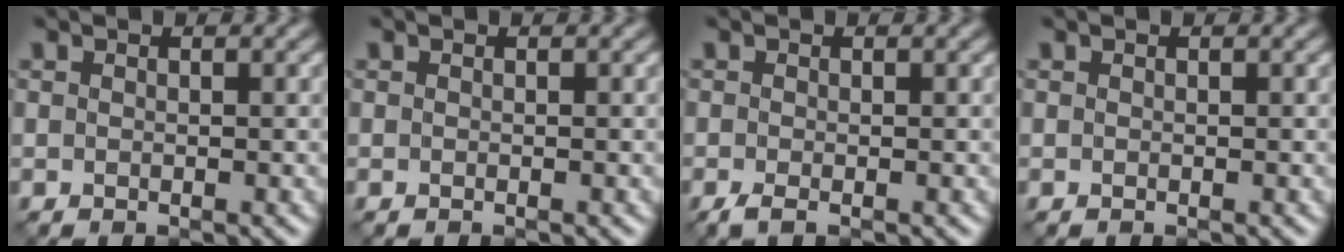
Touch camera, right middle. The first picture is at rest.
{"total": 0.0}
{"total": 1.2, "force": [-0.8, 0.2, 0.9], "torque": [-0.028, -0.001, -0.020]}
{"total": 0.0}